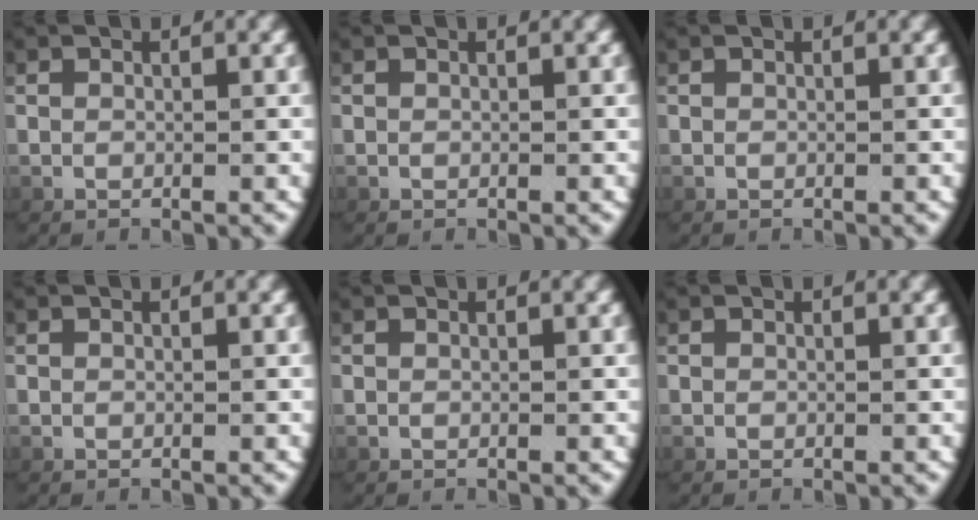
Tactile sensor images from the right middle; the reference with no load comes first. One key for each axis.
{"total": 0.0}
{"total": 0.0}
{"total": 0.0}
{"total": 0.0}
{"total": 0.0}